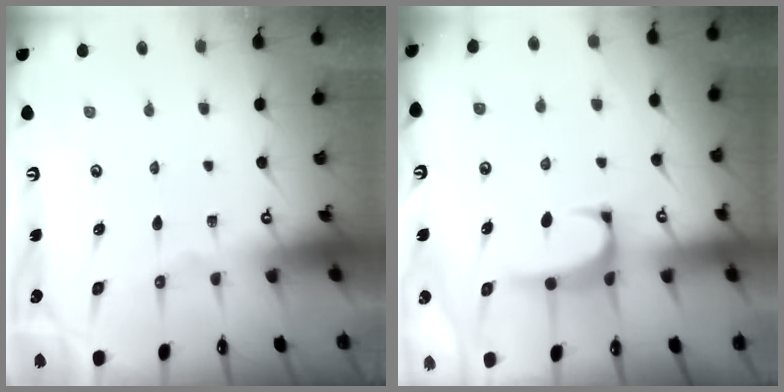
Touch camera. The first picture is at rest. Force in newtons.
{"total": 0.7, "press": 0.4, "slide": 0.6}